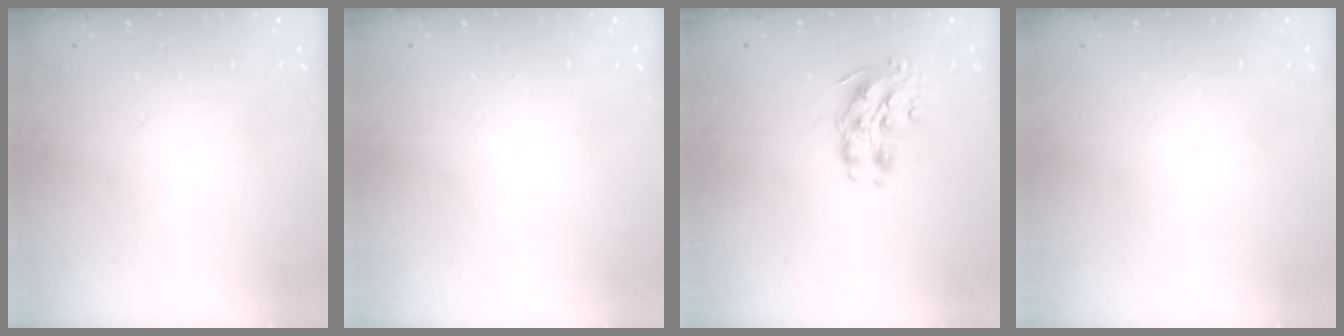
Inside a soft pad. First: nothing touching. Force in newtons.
{"total": 0.0}
{"total": 8.9, "press": 8.9, "slide": 0.7}
{"total": 0.0}